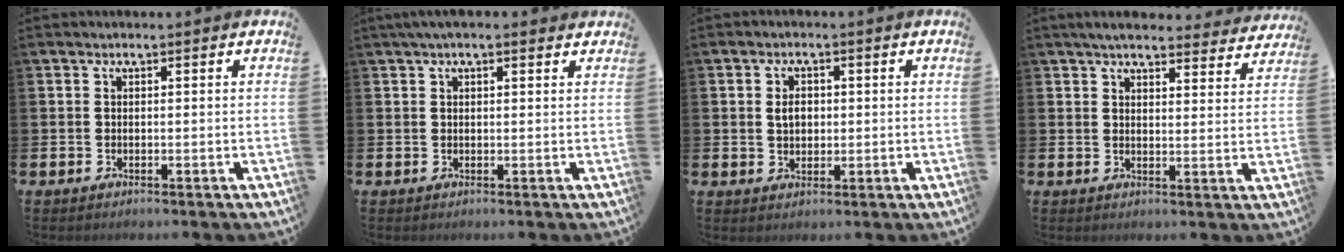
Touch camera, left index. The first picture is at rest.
{"total": 1.8, "force": [1.3, 0.5, 1.1], "torque": [-0.019, 0.006, 0.022]}
{"total": 2.7, "force": [0.5, 2.0, 1.8], "torque": [-0.017, 0.001, 0.004]}
{"total": 4.5, "force": [4.3, 0.9, 1.2], "torque": [-0.026, -0.025, 0.073]}